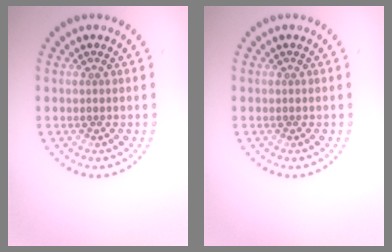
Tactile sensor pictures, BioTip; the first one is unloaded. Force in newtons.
{"total": 0.0}